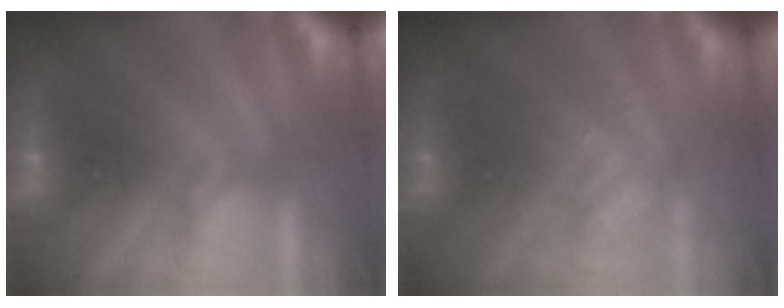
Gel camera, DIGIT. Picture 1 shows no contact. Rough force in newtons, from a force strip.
{"total": 2.7}